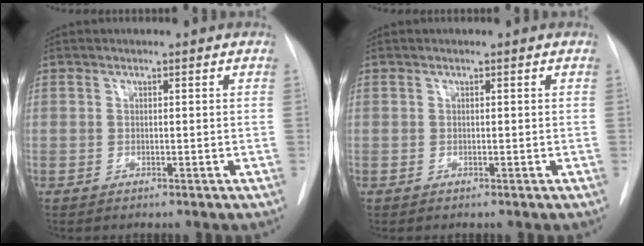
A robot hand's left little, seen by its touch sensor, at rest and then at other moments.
{"total": 0.0}